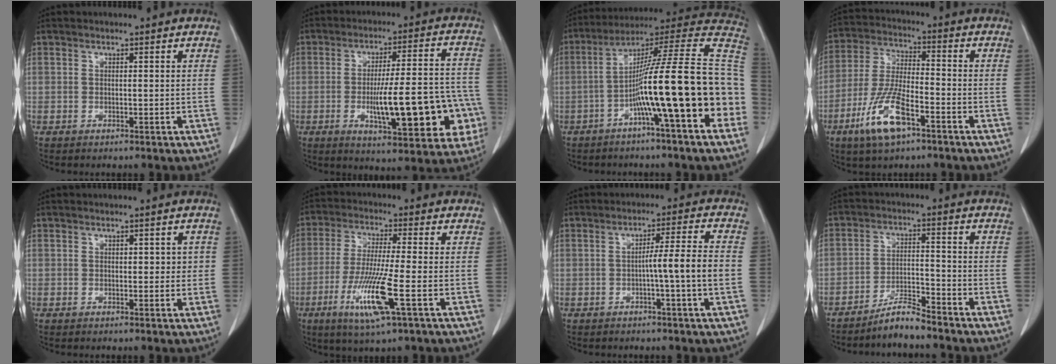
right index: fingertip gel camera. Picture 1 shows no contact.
{"total": 18.1, "force": [-4.7, 4.0, 17.0], "torque": [-0.193, 0.029, -0.051]}
{"total": 23.0, "force": [-5.7, 0.3, 22.2], "torque": [-0.273, 0.028, -0.095]}
{"total": 11.3, "force": [-6.0, 2.9, 9.2], "torque": [-0.195, -0.011, -0.112]}
{"total": 2.4, "force": [0.3, 1.4, 1.9], "torque": [-0.020, 0.004, 0.004]}
{"total": 11.0, "force": [-4.0, 0.0, 10.2], "torque": [-0.207, -0.024, -0.079]}
{"total": 6.8, "force": [-1.3, -1.0, 6.6], "torque": [-0.098, 0.009, -0.021]}
{"total": 4.9, "force": [-4.6, 0.4, 1.7], "torque": [-0.025, -0.006, -0.088]}